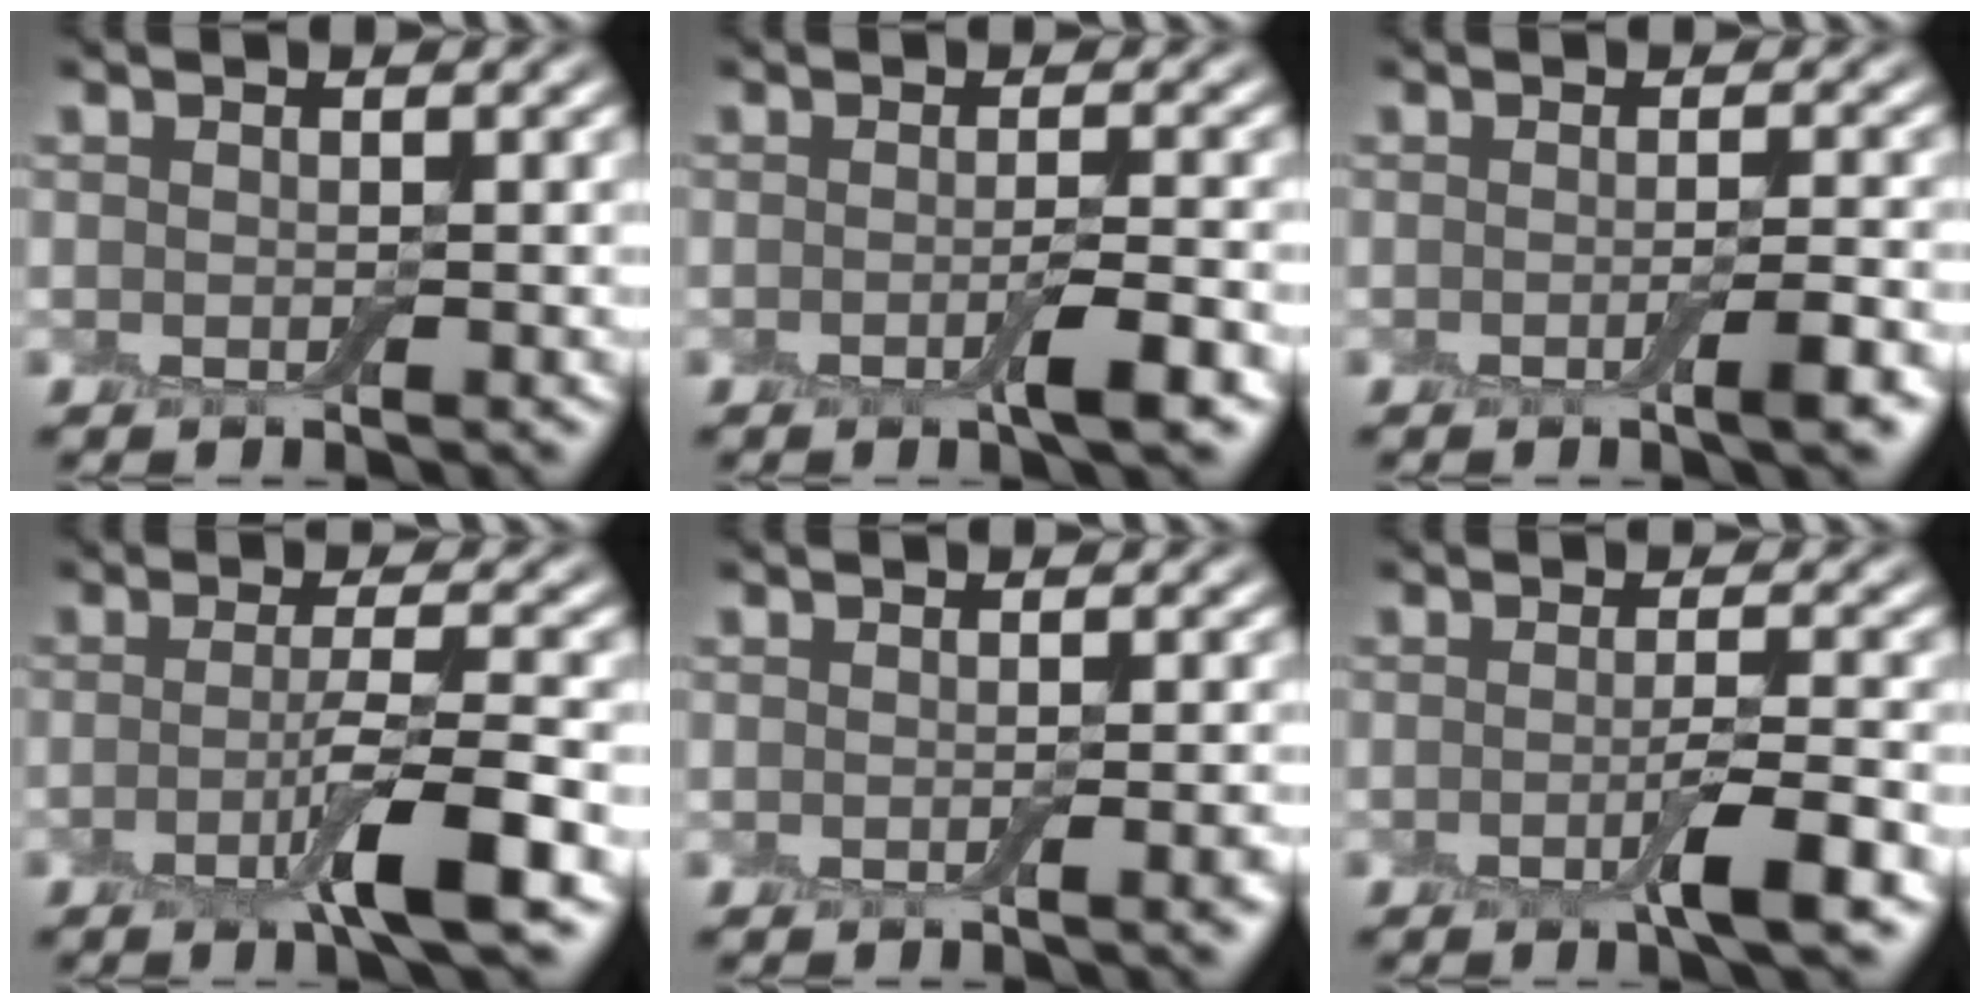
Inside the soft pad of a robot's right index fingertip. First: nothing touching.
{"total": 2.6, "force": [-1.2, 0.3, 2.3], "torque": [-0.037, -0.006, -0.020]}
{"total": 2.4, "force": [-1.1, 0.3, 2.1], "torque": [-0.033, -0.006, -0.018]}
{"total": 4.7, "force": [-2.0, 0.5, 4.2], "torque": [-0.069, 0.000, -0.042]}
{"total": 1.5, "force": [-0.6, 0.2, 1.4], "torque": [-0.018, -0.006, -0.007]}
{"total": 3.3, "force": [-1.5, 0.4, 2.9], "torque": [-0.048, -0.002, -0.029]}